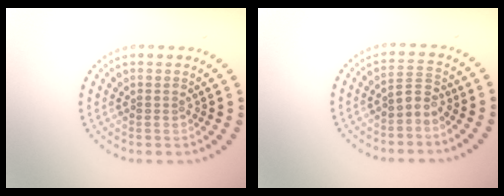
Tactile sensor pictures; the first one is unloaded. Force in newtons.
{"total": 1.7, "press": 1.3, "slide": 1.1}